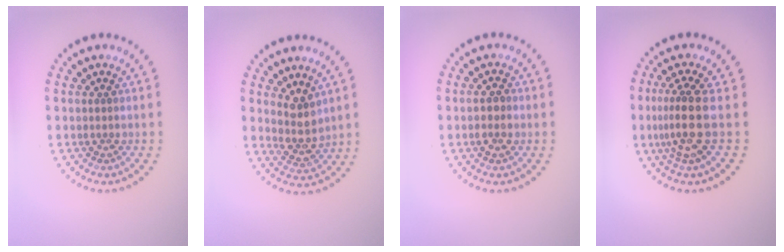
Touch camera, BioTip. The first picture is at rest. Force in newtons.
{"total": 3.0, "press": 2.4, "slide": 1.8}
{"total": 1.8, "press": 1.8, "slide": 0.1}
{"total": 3.6, "press": 2.6, "slide": 2.4}